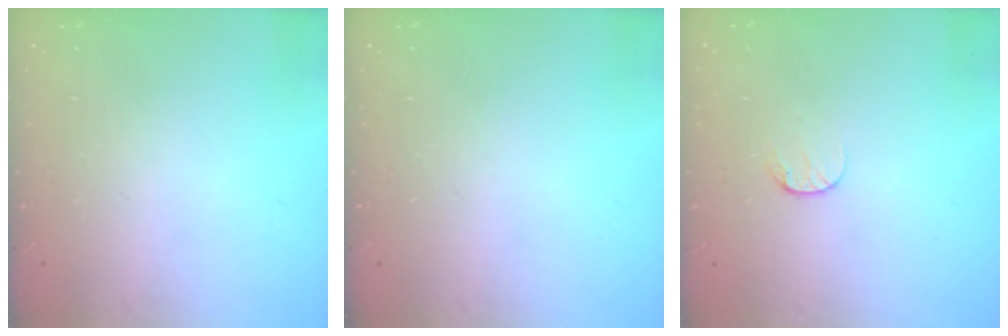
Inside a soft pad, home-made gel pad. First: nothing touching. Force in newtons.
{"total": 0.0}
{"total": 7.6, "press": 7.6, "slide": 0.7}